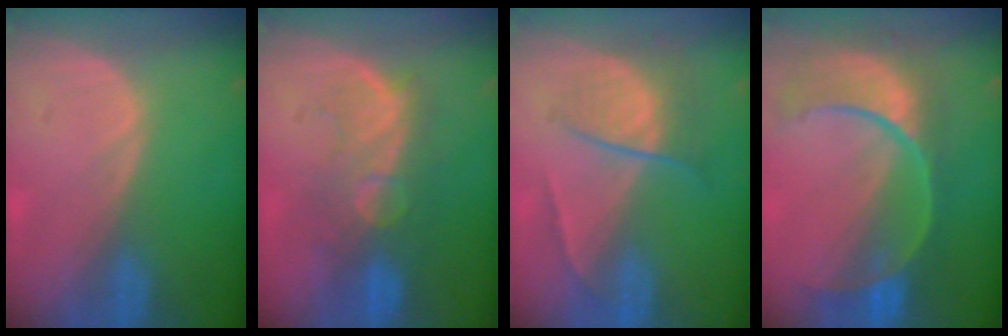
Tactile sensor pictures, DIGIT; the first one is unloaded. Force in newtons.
{"total": 9.2, "press": 8.3, "slide": 4.0}
{"total": 6.8, "press": 6.0, "slide": 3.2}
{"total": 11.2, "press": 9.3, "slide": 6.1}